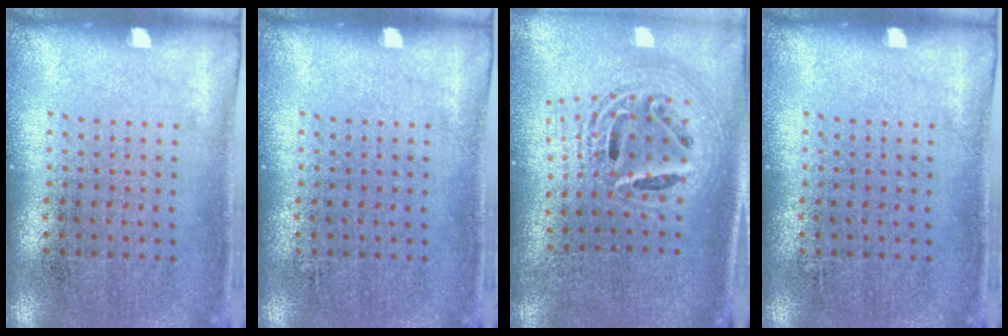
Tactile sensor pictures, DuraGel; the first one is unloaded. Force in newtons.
{"total": 0.0}
{"total": 2.3, "press": 1.7, "slide": 1.6}
{"total": 0.0}